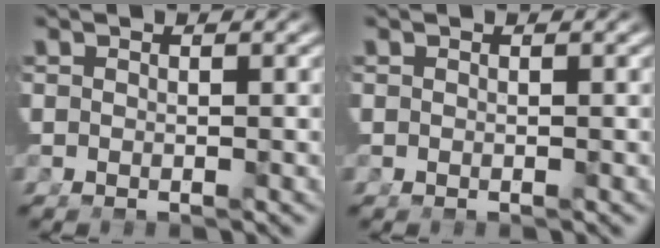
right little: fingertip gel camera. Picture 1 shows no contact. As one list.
[{"total": 0.0}]